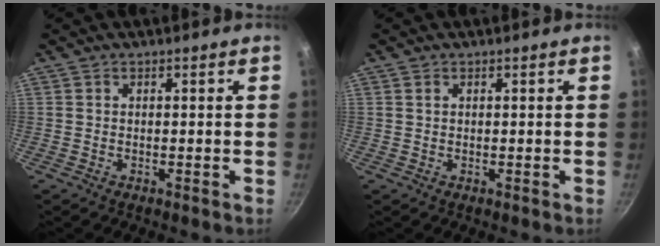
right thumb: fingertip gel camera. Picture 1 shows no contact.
{"total": 0.7, "force": [0.4, 0.4, 0.4], "torque": [-0.007, 0.001, 0.009]}